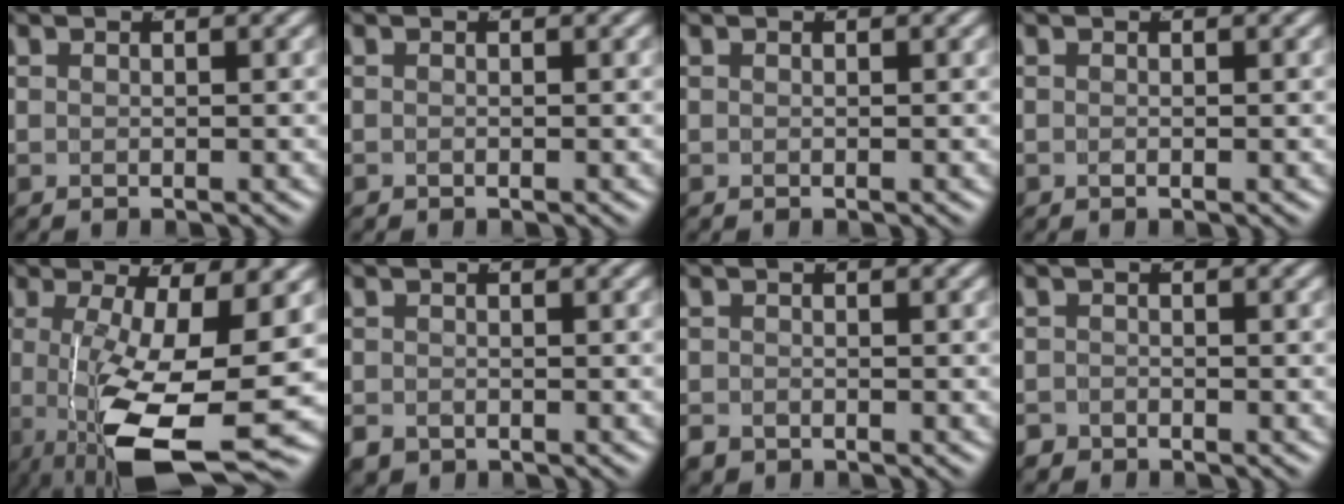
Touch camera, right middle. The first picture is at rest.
{"total": 0.0}
{"total": 0.0}
{"total": 0.0}
{"total": 12.1, "force": [-3.8, 4.2, 10.7], "torque": [-0.188, -0.047, -0.028]}
{"total": 1.8, "force": [-1.4, 1.0, 0.4], "torque": [-0.010, -0.017, -0.015]}
{"total": 1.5, "force": [-1.3, 0.7, 0.2], "torque": [-0.003, -0.014, -0.016]}
{"total": 1.6, "force": [-1.5, 0.5, -0.2], "torque": [0.006, -0.014, -0.022]}